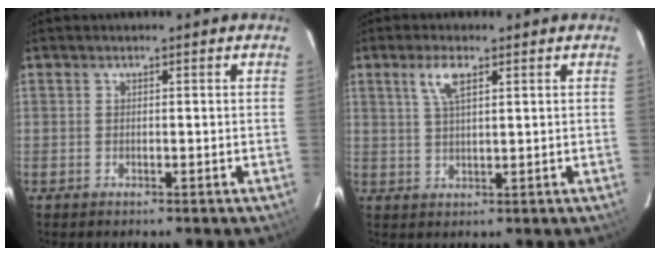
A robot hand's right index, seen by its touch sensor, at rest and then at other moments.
{"total": 4.5, "force": [2.3, 1.3, 3.6], "torque": [-0.071, 0.005, 0.045]}